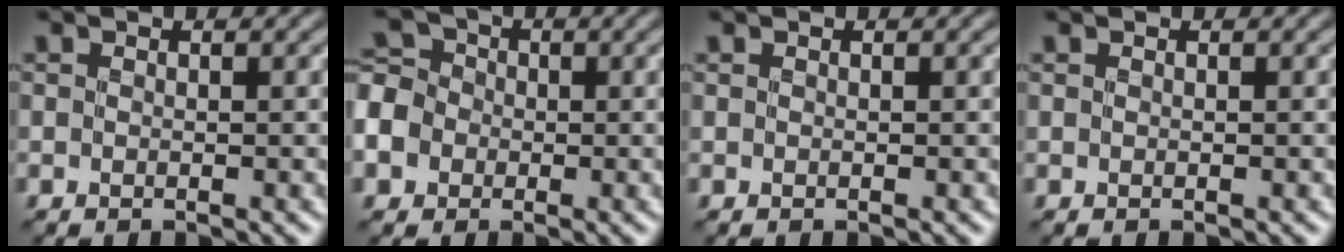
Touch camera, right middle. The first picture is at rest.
{"total": 7.6, "force": [-2.8, 6.4, 3.0], "torque": [-0.080, -0.006, -0.071]}
{"total": 0.0}
{"total": 0.0}